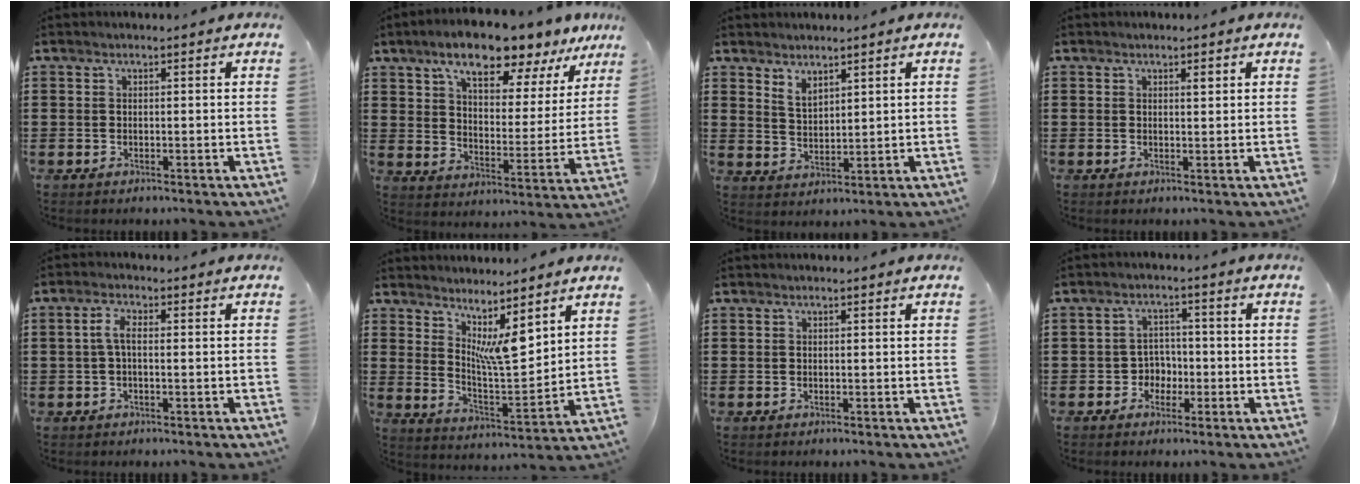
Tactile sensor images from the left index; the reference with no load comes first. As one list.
[{"total": 10.0, "force": [8.4, 2.1, 5.1], "torque": [-0.101, -0.046, 0.142]}, {"total": 3.0, "force": [2.6, 1.0, 1.0], "torque": [-0.025, 0.000, 0.050]}, {"total": 1.2, "force": [0.8, 0.4, 0.8], "torque": [-0.008, 0.000, 0.011]}, {"total": 3.5, "force": [-0.2, 1.3, 3.2], "torque": [-0.075, 0.003, -0.010]}, {"total": 7.1, "force": [5.0, 1.4, 4.9], "torque": [-0.100, -0.033, 0.088]}, {"total": 0.0}, {"total": 3.2, "force": [-1.5, 2.7, 1.1], "torque": [-0.031, 0.005, -0.034]}]